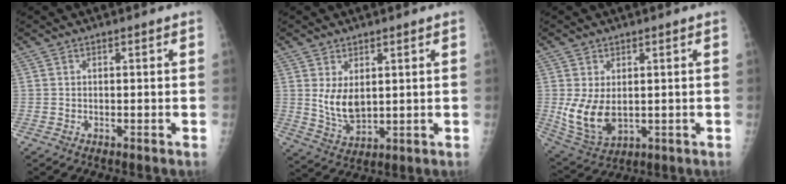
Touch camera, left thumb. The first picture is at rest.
{"total": 6.5, "force": [1.6, 3.9, 4.9], "torque": [-0.078, -0.020, 0.043]}
{"total": 9.2, "force": [0.0, 6.0, 7.0], "torque": [-0.129, -0.014, 0.019]}